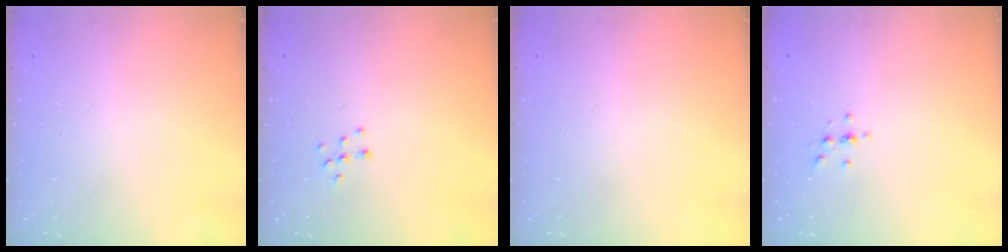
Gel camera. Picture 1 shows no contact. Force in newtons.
{"total": 5.8, "press": 5.8, "slide": 0.3}
{"total": 0.0}
{"total": 2.4, "press": 2.4, "slide": 0.3}